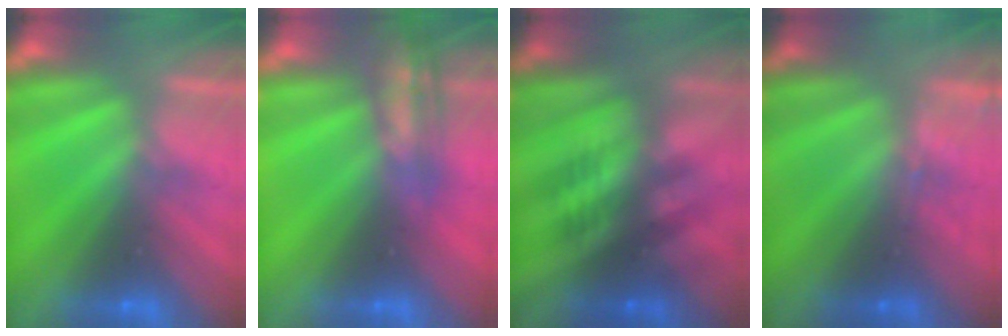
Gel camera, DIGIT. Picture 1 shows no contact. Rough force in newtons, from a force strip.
{"total": 2.6}
{"total": 2.4}
{"total": 1.3}